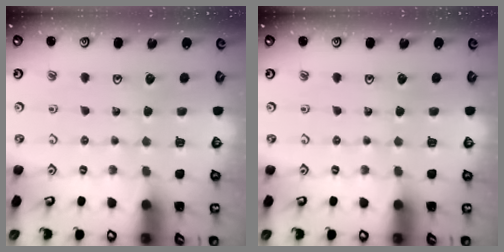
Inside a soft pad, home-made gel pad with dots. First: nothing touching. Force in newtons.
{"total": 0.0}